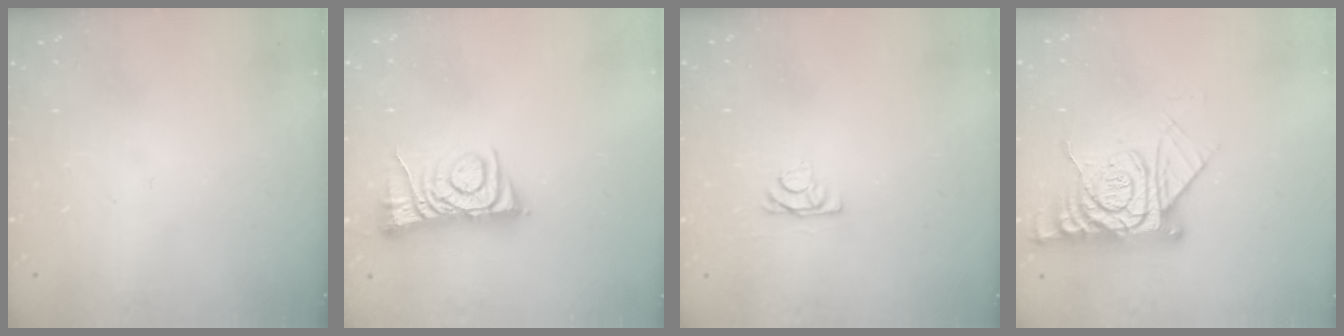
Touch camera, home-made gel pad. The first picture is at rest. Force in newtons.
{"total": 7.5, "press": 7.4, "slide": 1.0}
{"total": 4.2, "press": 4.2, "slide": 0.4}
{"total": 13.8, "press": 13.7, "slide": 1.3}